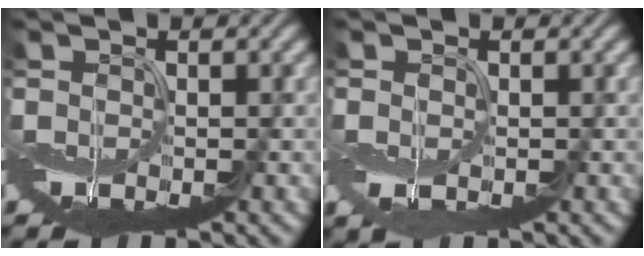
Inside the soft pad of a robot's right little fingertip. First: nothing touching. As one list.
[{"total": 1.1, "force": [-0.2, 0.9, 0.7], "torque": [-0.024, -0.006, 0.001]}]